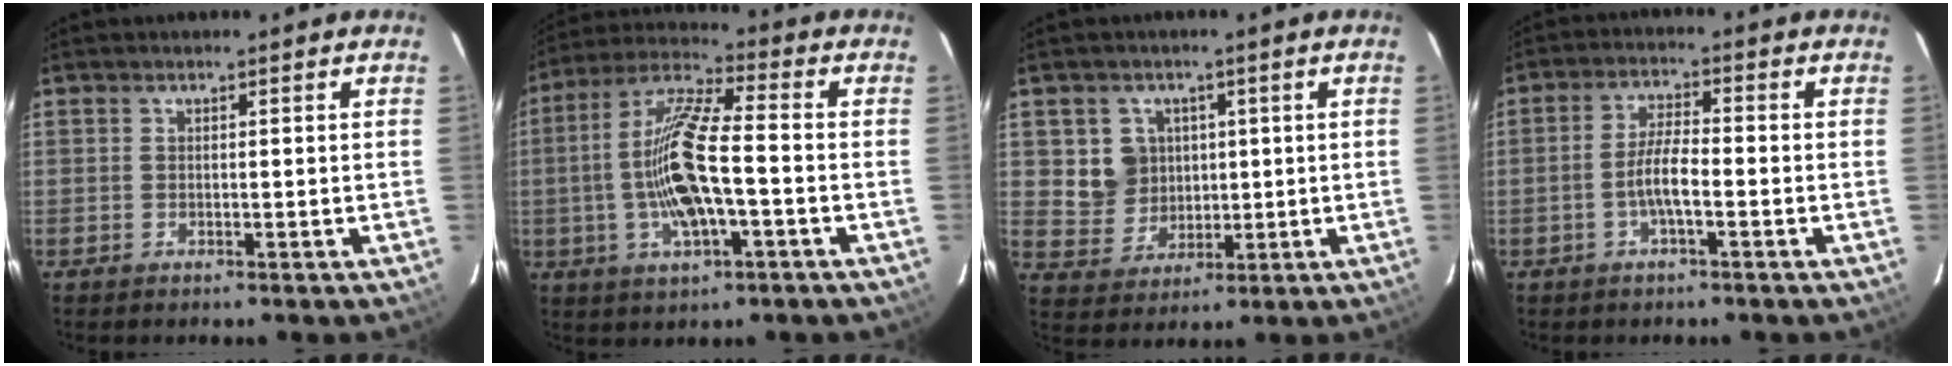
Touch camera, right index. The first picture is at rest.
{"total": 14.4, "force": [-2.8, 3.7, 13.6], "torque": [-0.272, 0.001, -0.055]}
{"total": 7.2, "force": [1.6, 6.9, 1.4], "torque": [-0.037, 0.012, 0.044]}
{"total": 5.1, "force": [-1.8, 0.9, 4.7], "torque": [-0.096, 0.007, -0.037]}